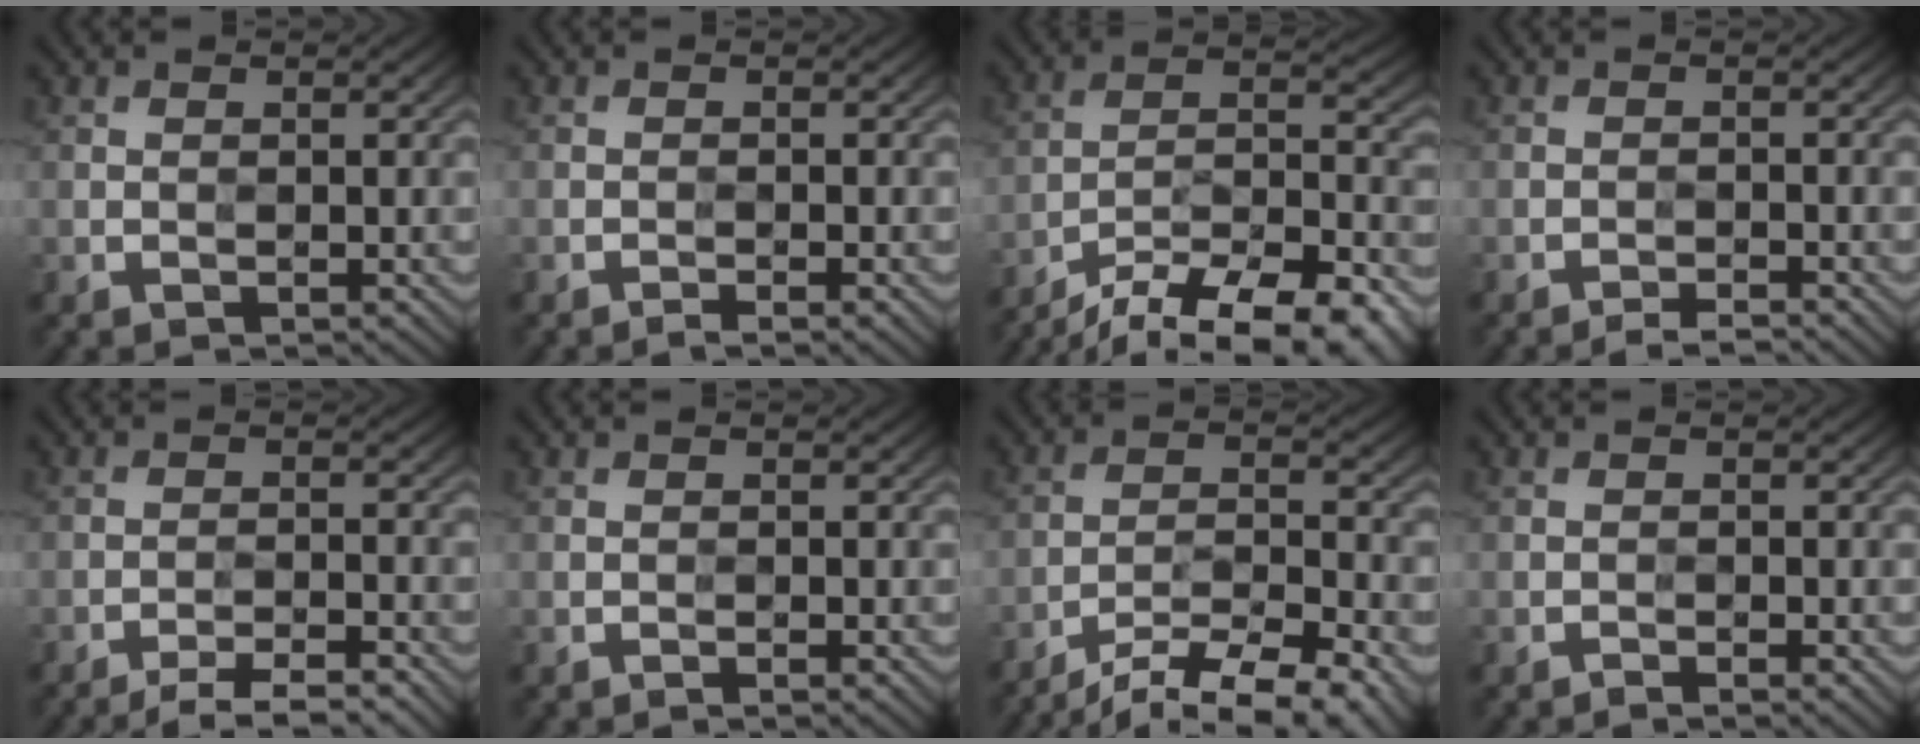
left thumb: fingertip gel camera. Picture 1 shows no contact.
{"total": 1.4, "force": [-1.0, 0.1, 1.0], "torque": [-0.014, 0.004, -0.020]}
{"total": 17.2, "force": [-14.0, 4.8, 8.8], "torque": [-0.152, -0.022, -0.213]}
{"total": 2.2, "force": [-1.9, 0.1, 1.1], "torque": [-0.015, 0.005, -0.036]}
{"total": 5.8, "force": [-4.9, 0.8, 3.1], "torque": [-0.050, 0.005, -0.081]}
{"total": 0.9, "force": [-0.6, 0.0, 0.6], "torque": [-0.011, 0.000, -0.013]}
{"total": 12.4, "force": [-10.1, 2.8, 6.6], "torque": [-0.121, -0.015, -0.151]}
{"total": 1.1, "force": [-0.9, 0.0, 0.7], "torque": [-0.010, 0.002, -0.019]}